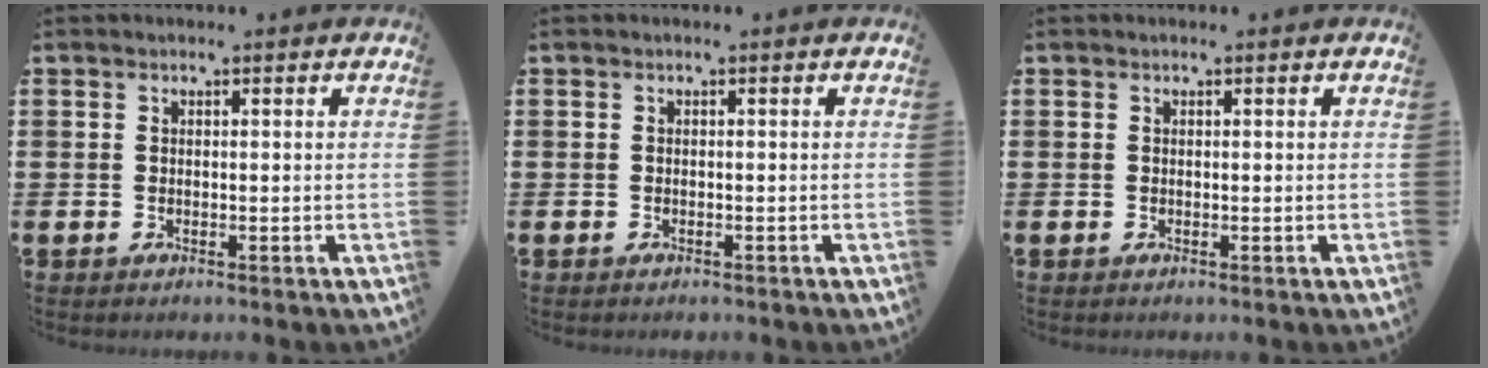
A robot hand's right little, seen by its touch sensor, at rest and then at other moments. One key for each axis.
{"total": 0.0}
{"total": 0.0}